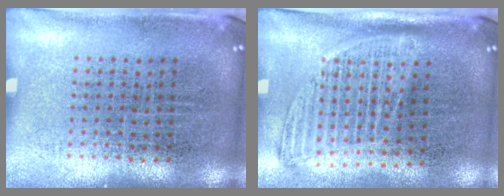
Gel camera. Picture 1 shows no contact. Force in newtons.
{"total": 1.4, "press": 1.2, "slide": 0.7}